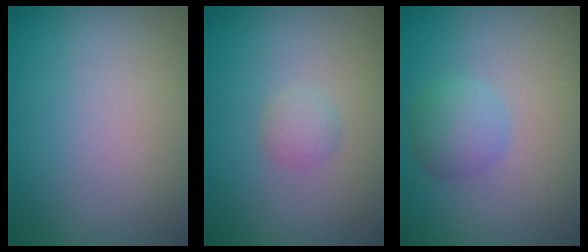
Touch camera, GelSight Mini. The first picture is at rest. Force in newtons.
{"total": 1.3, "press": 1.3, "slide": 0.1}
{"total": 2.6, "press": 2.6, "slide": 0.1}